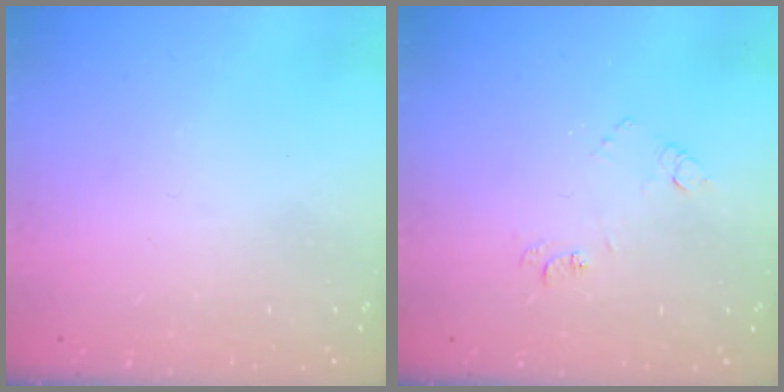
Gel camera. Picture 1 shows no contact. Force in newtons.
{"total": 7.9, "press": 7.9, "slide": 0.6}